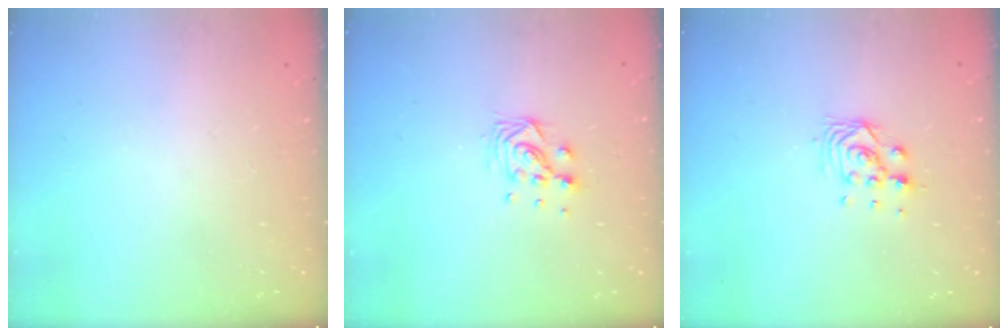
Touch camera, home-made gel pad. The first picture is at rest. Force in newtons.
{"total": 7.9, "press": 7.9, "slide": 0.5}
{"total": 6.1, "press": 6.1, "slide": 0.9}